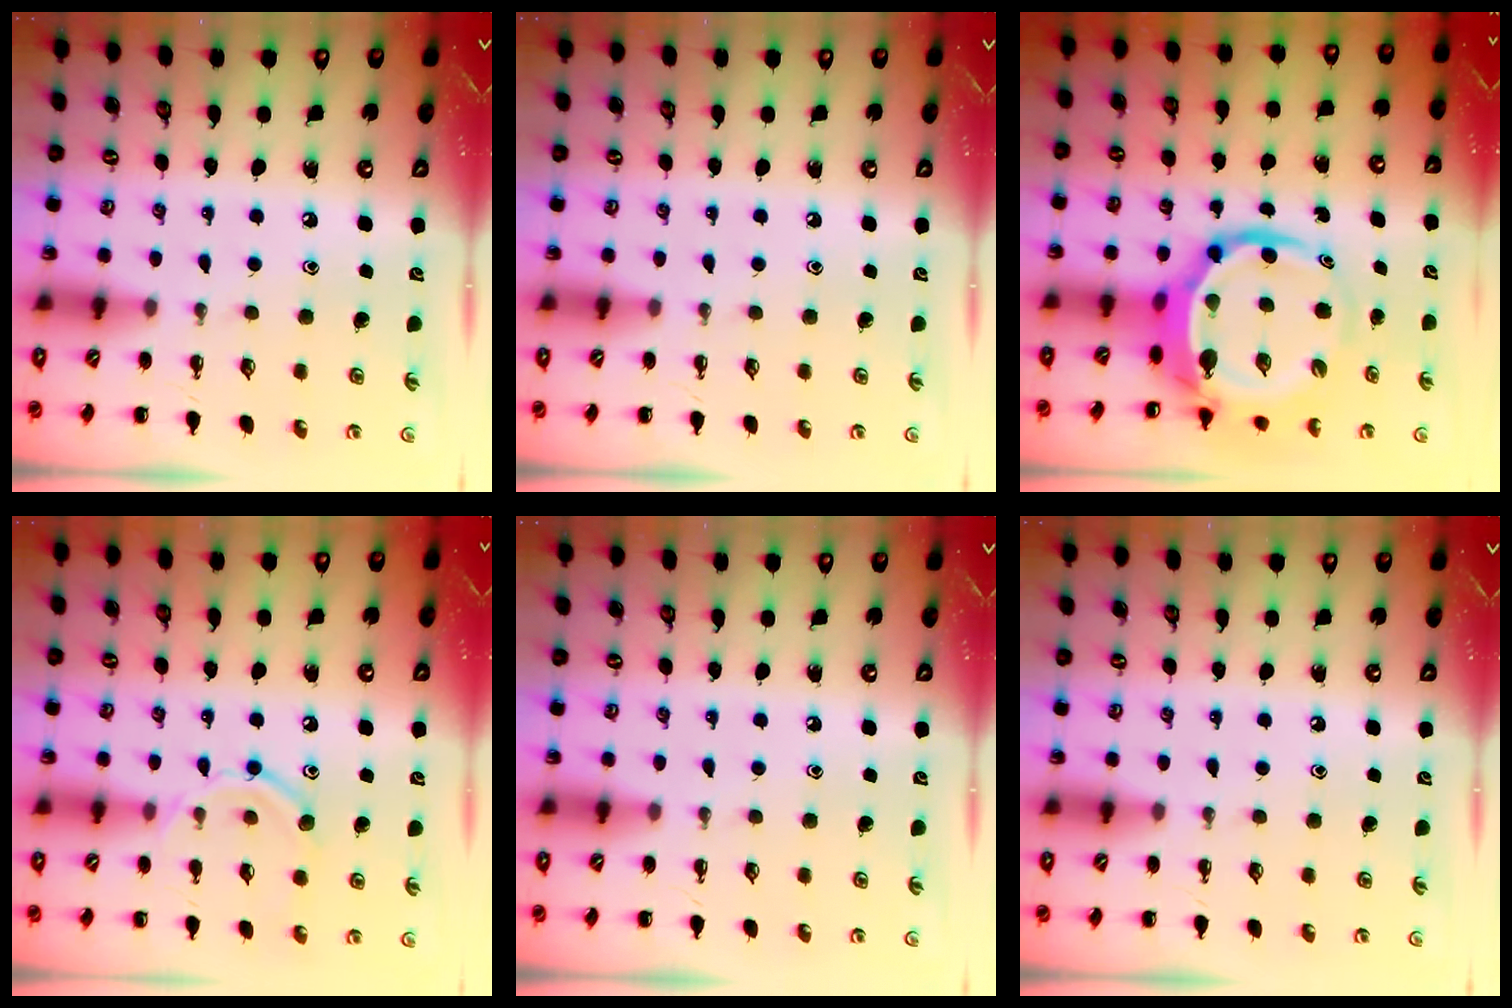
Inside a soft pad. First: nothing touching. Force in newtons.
{"total": 0.0}
{"total": 9.1, "press": 8.7, "slide": 2.5}
{"total": 10.2, "press": 10.2, "slide": 1.0}
{"total": 0.0}
{"total": 0.0}